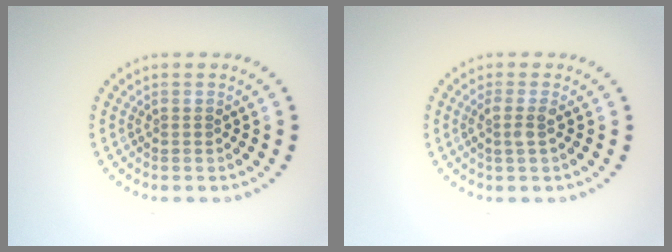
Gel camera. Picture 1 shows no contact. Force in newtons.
{"total": 1.5, "press": 1.2, "slide": 0.9}